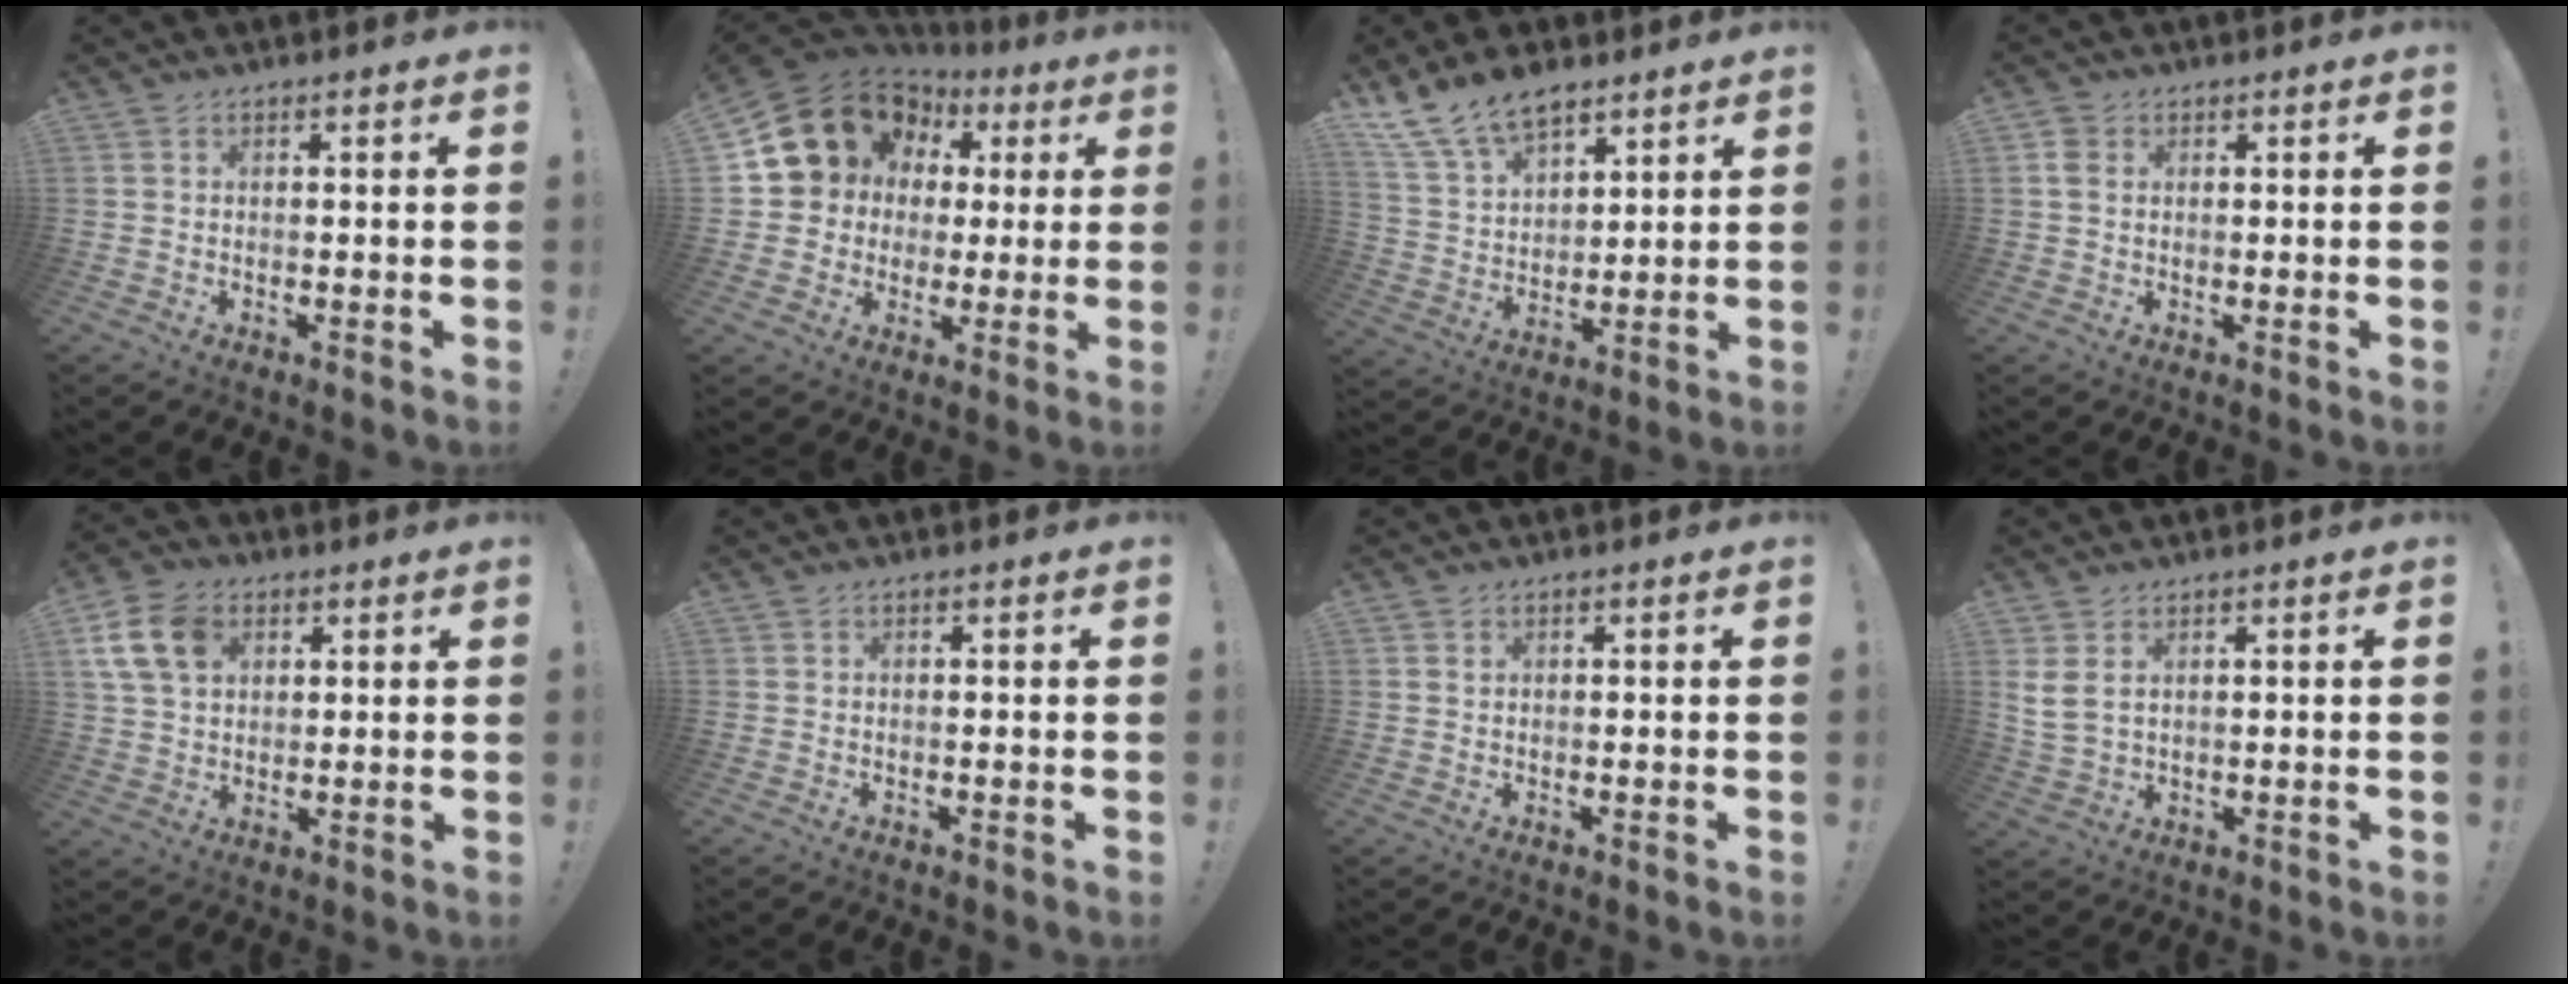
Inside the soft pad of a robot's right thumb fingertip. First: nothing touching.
{"total": 14.0, "force": [6.1, 11.7, 4.7], "torque": [-0.070, -0.036, 0.137]}
{"total": 13.4, "force": [10.1, 6.8, 5.5], "torque": [-0.117, -0.059, 0.195]}
{"total": 3.1, "force": [0.9, 2.4, 1.7], "torque": [-0.026, 0.004, 0.017]}
{"total": 12.3, "force": [5.1, 8.8, 7.0], "torque": [-0.136, -0.010, 0.102]}
{"total": 0.0}
{"total": 0.7, "force": [0.5, 0.4, 0.3], "torque": [0.001, -0.002, 0.008]}
{"total": 5.1, "force": [2.4, 2.8, 3.5], "torque": [-0.061, -0.010, 0.047]}